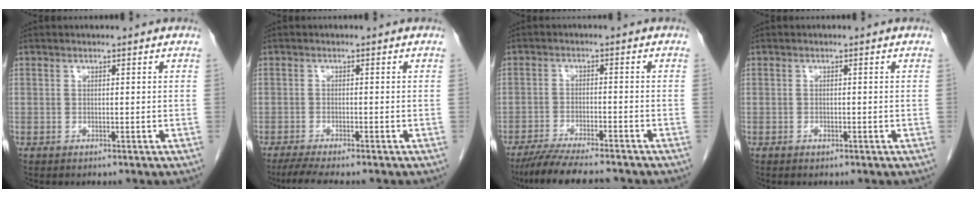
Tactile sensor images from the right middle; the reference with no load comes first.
{"total": 5.8, "force": [-4.8, 0.3, 3.3], "torque": [-0.052, -0.016, -0.076]}
{"total": 10.9, "force": [-9.4, 1.0, 5.4], "torque": [-0.087, -0.026, -0.147]}
{"total": 0.6, "force": [-0.4, 0.3, 0.4], "torque": [-0.008, 0.002, -0.003]}